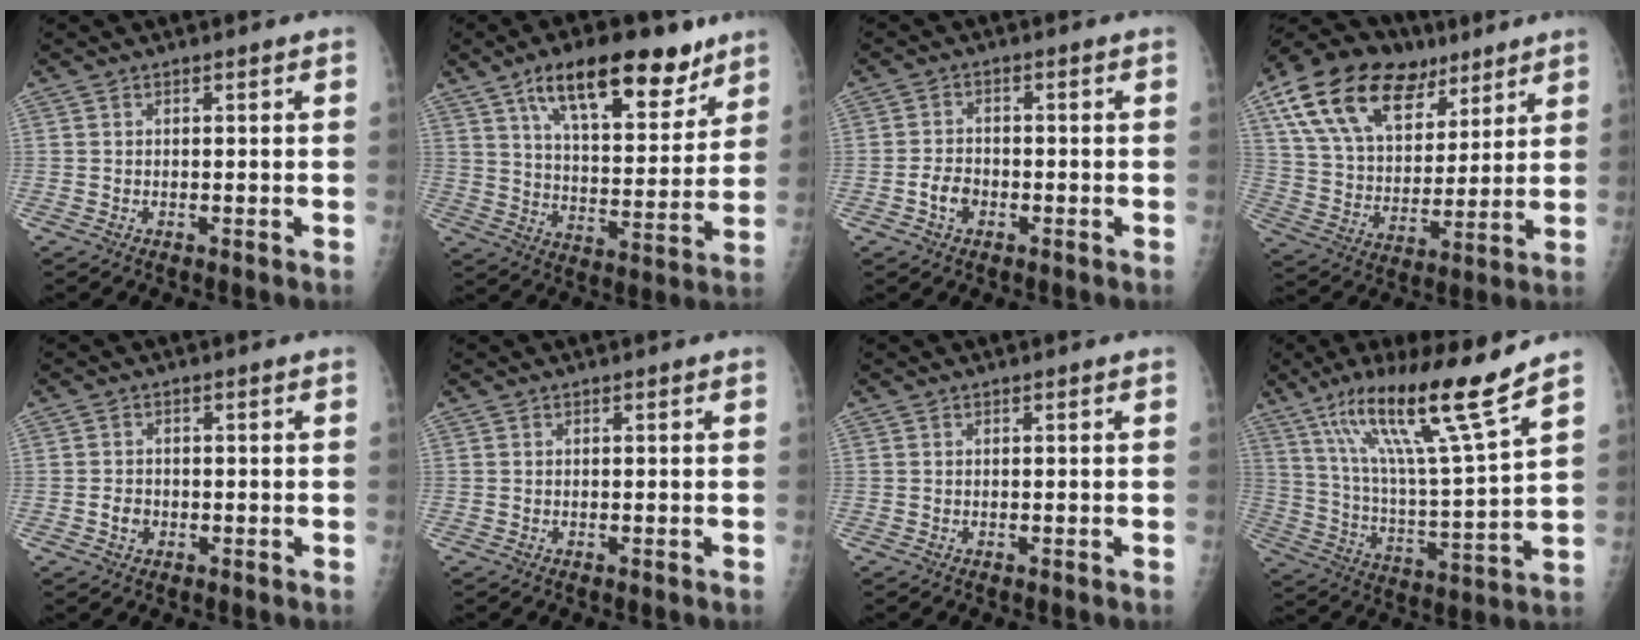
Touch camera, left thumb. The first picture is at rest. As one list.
[{"total": 19.8, "force": [12.2, 8.3, 13.2], "torque": [-0.163, -0.049, 0.202]}, {"total": 3.6, "force": [-1.5, 2.6, 2.1], "torque": [-0.029, 0.012, -0.029]}, {"total": 23.7, "force": [13.1, 14.0, 13.9], "torque": [-0.224, -0.012, 0.231]}, {"total": 2.3, "force": [-0.7, 1.9, 1.0], "torque": [-0.010, 0.005, -0.012]}, {"total": 0.0}, {"total": 0.0}, {"total": 19.3, "force": [12.7, 0.7, 14.5], "torque": [-0.234, -0.063, 0.222]}]